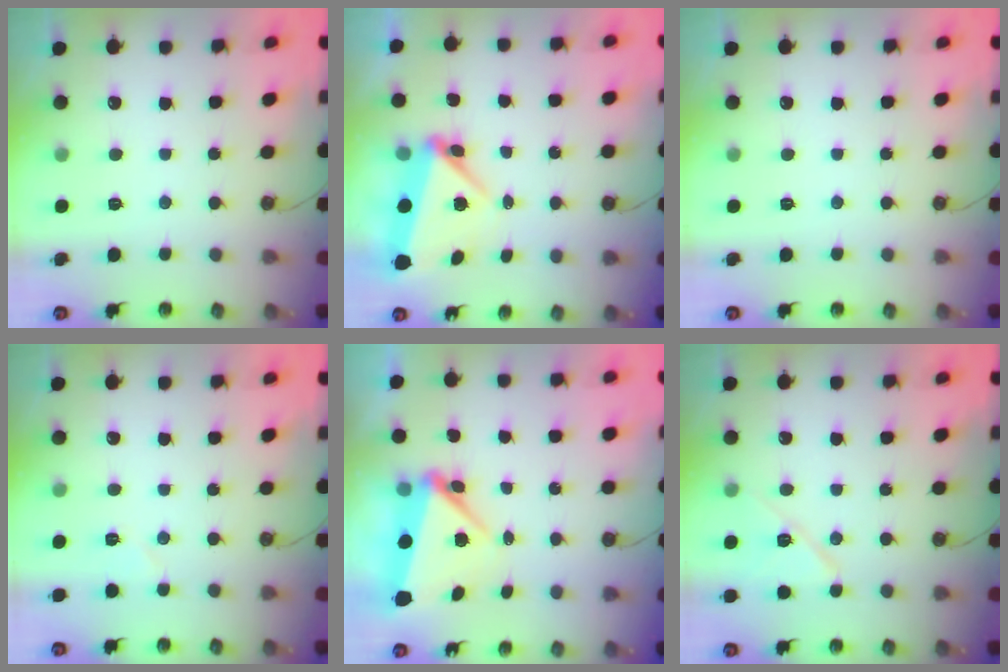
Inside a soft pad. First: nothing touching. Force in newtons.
{"total": 5.8, "press": 5.8, "slide": 0.3}
{"total": 0.0}
{"total": 4.4, "press": 4.1, "slide": 1.8}
{"total": 5.4, "press": 5.3, "slide": 0.9}
{"total": 10.6, "press": 10.5, "slide": 1.7}